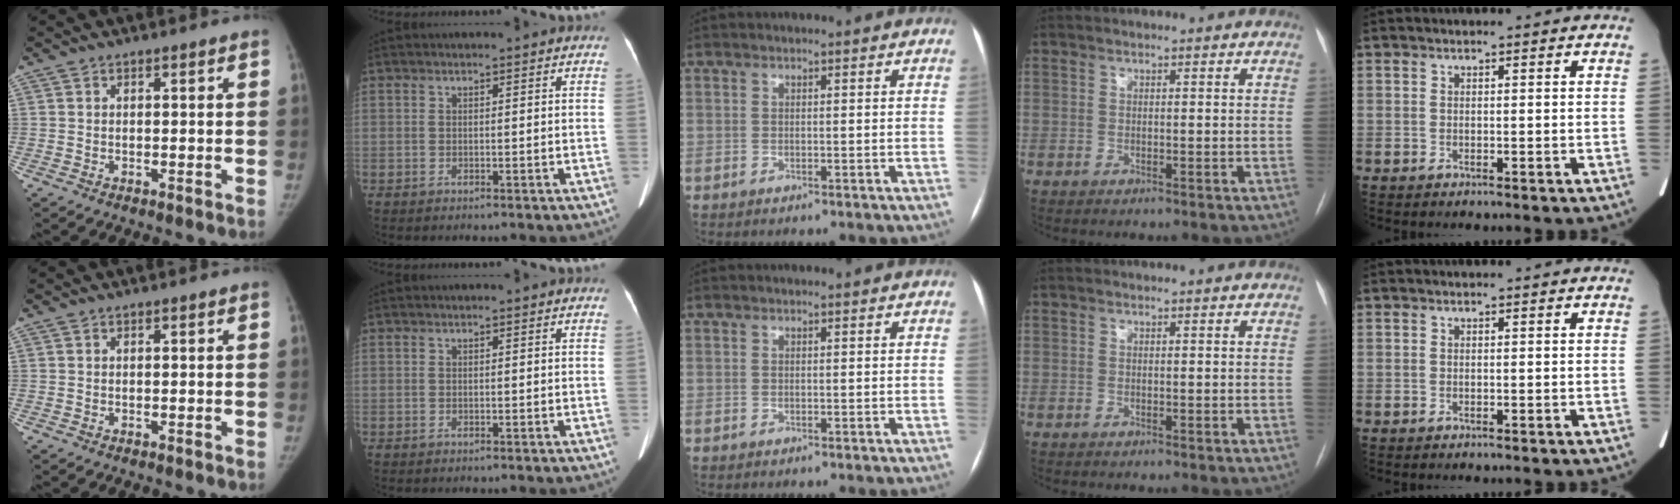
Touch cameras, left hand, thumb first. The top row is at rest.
{}